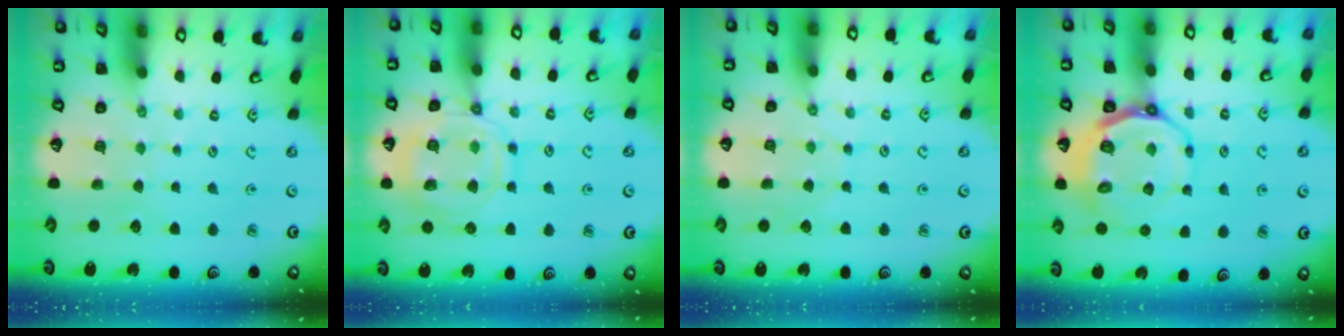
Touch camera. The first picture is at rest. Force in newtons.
{"total": 13.4, "press": 13.3, "slide": 1.3}
{"total": 4.3, "press": 4.3, "slide": 0.5}
{"total": 11.2, "press": 10.7, "slide": 3.4}